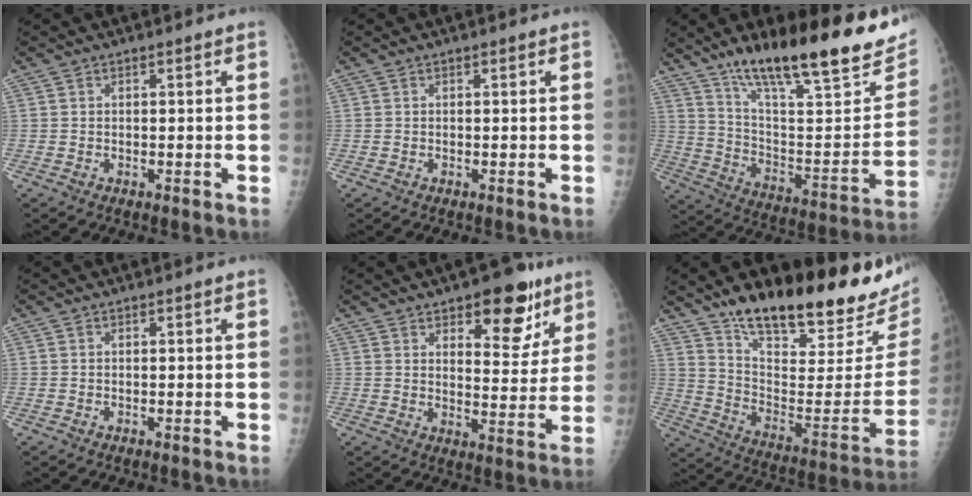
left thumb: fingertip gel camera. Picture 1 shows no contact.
{"total": 0.0}
{"total": 29.9, "force": [20.1, 7.1, 21.0], "torque": [-0.293, -0.067, 0.321]}
{"total": 0.0}
{"total": 13.2, "force": [7.8, 6.0, 8.8], "torque": [-0.069, -0.039, 0.107]}
{"total": 29.4, "force": [22.2, 8.5, 17.4], "torque": [-0.236, -0.104, 0.331]}